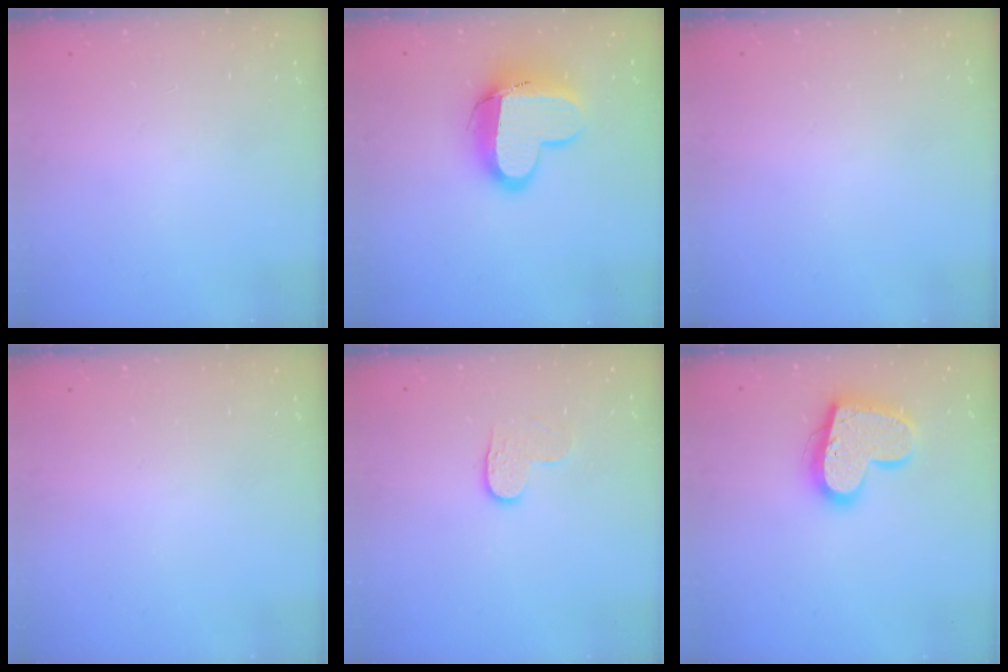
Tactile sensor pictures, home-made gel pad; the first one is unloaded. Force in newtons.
{"total": 14.3, "press": 14.3, "slide": 1.2}
{"total": 0.6, "press": 0.6, "slide": 0.2}
{"total": 0.6, "press": 0.6, "slide": 0.2}
{"total": 4.7, "press": 4.7, "slide": 0.4}
{"total": 18.0, "press": 17.9, "slide": 1.4}